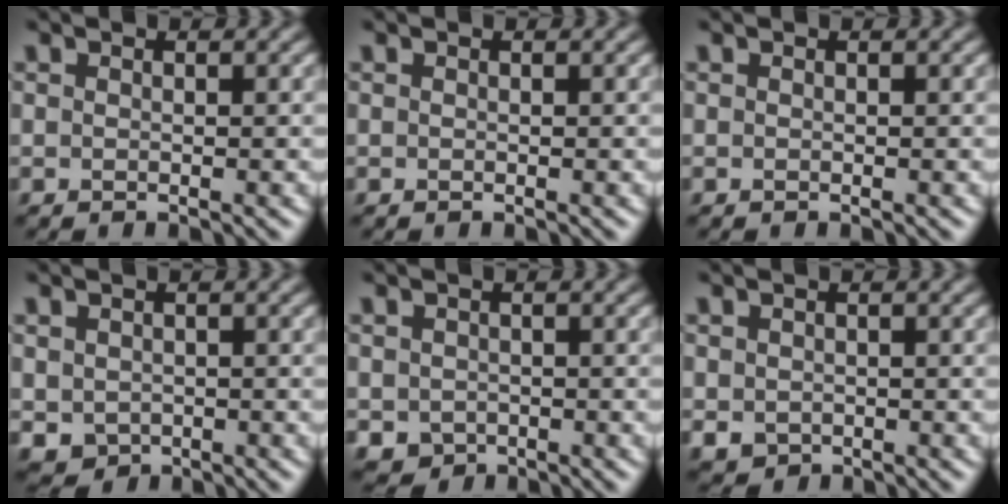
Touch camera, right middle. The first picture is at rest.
{"total": 0.0}
{"total": 0.0}
{"total": 2.0, "force": [-0.3, 1.8, 0.8], "torque": [-0.018, -0.009, 0.000]}
{"total": 1.8, "force": [-0.6, 1.6, 0.6], "torque": [-0.011, -0.009, -0.010]}
{"total": 1.4, "force": [-0.2, 1.3, 0.6], "torque": [-0.010, -0.008, -0.002]}